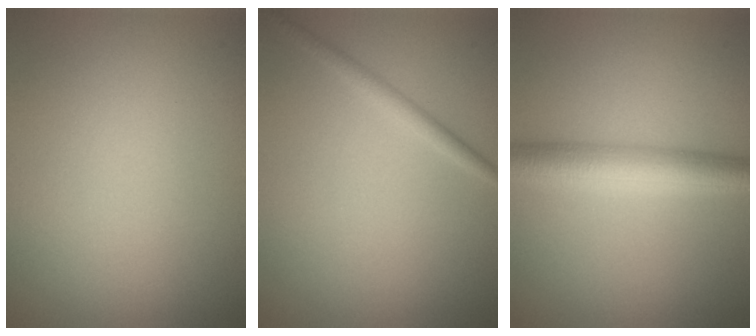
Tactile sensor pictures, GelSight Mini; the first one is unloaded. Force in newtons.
{"total": 1.4, "press": 1.4, "slide": 0.0}
{"total": 4.8, "press": 4.8, "slide": 0.1}